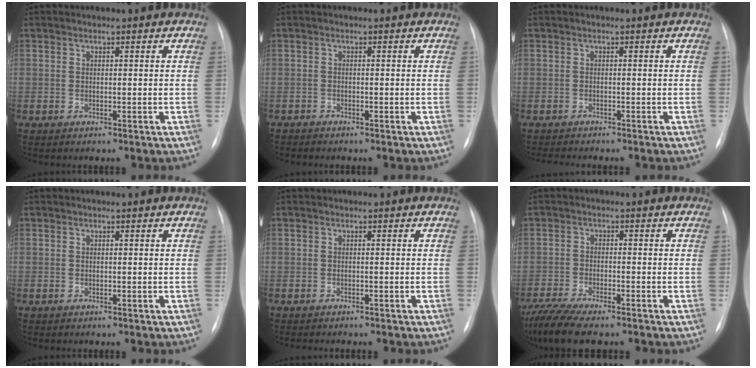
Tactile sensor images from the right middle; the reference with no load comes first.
{"total": 0.7, "force": [-0.7, 0.0, -0.1], "torque": [-0.005, -0.003, -0.015]}
{"total": 4.9, "force": [-4.4, 0.5, 2.2], "torque": [-0.026, -0.006, -0.060]}
{"total": 0.0}
{"total": 2.9, "force": [-2.5, 0.7, 1.4], "torque": [-0.021, -0.007, -0.024]}
{"total": 8.8, "force": [-7.3, 1.1, 4.8], "torque": [-0.089, -0.017, -0.123]}